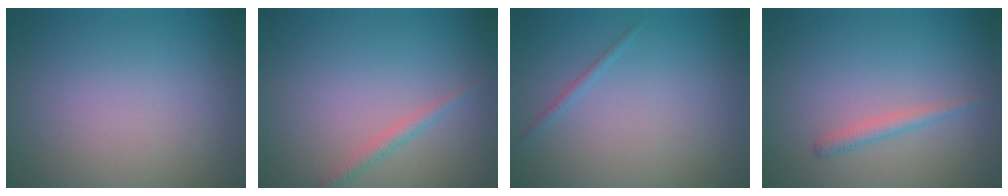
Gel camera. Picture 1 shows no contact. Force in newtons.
{"total": 1.2, "press": 1.2, "slide": 0.0}
{"total": 0.7, "press": 0.7, "slide": 0.1}
{"total": 1.2, "press": 1.2, "slide": 0.1}